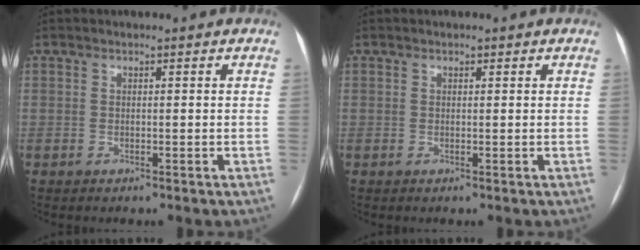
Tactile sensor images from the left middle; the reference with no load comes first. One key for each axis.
{"total": 0.6, "fx": 0.4, "fy": 0.3, "fz": 0.4, "tx": -0.011, "ty": 0.002, "tz": 0.007}